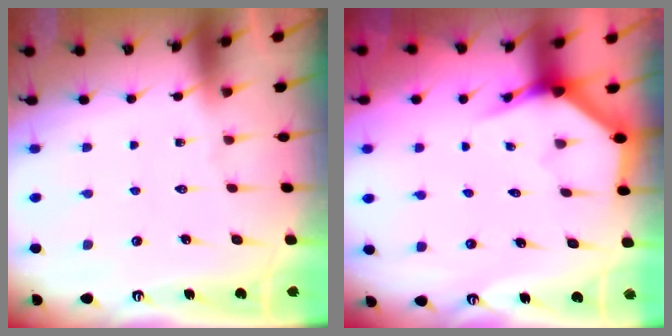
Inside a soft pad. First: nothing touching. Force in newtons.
{"total": 3.8, "press": 3.8, "slide": 0.2}